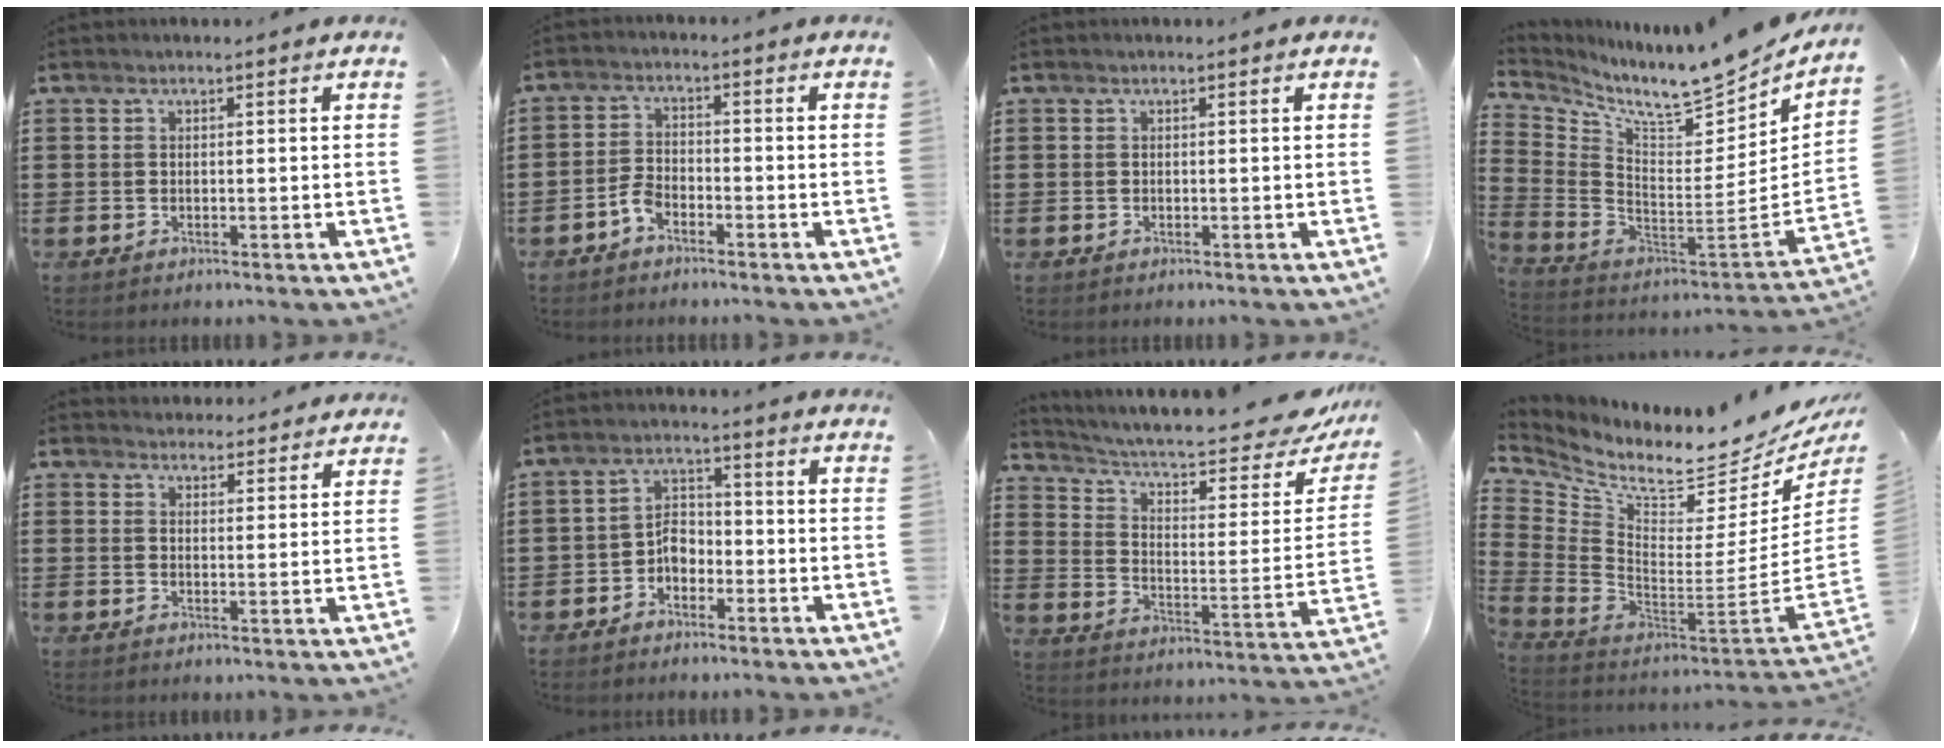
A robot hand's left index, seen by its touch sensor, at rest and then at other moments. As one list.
[{"total": 3.0, "force": [-2.1, 1.4, 1.6], "torque": [-0.048, 0.001, -0.046]}, {"total": 0.0}, {"total": 8.7, "force": [7.7, 0.1, 4.2], "torque": [-0.099, -0.082, 0.120]}, {"total": 3.3, "force": [3.3, 0.6, 0.0], "torque": [-0.001, -0.014, 0.060]}, {"total": 3.8, "force": [-1.5, 2.6, 2.3], "torque": [-0.046, 0.009, -0.032]}, {"total": 8.7, "force": [7.4, 1.7, 4.4], "torque": [-0.094, -0.061, 0.120]}, {"total": 6.2, "force": [5.0, 1.1, 3.5], "torque": [-0.092, -0.068, 0.079]}]